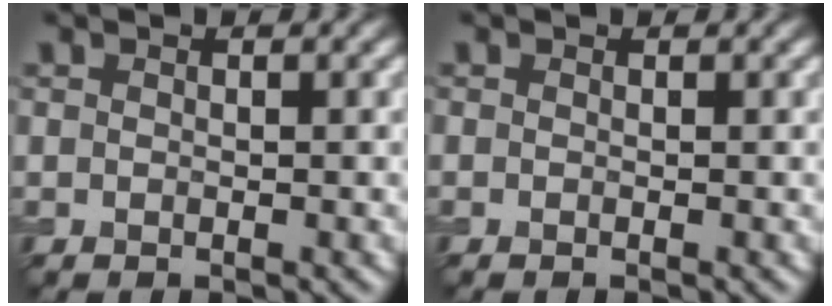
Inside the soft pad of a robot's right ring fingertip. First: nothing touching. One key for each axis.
{"total": 0.0}